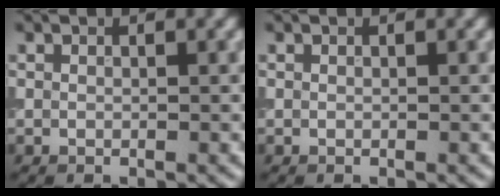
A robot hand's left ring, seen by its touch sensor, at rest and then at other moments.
{"total": 0.0}